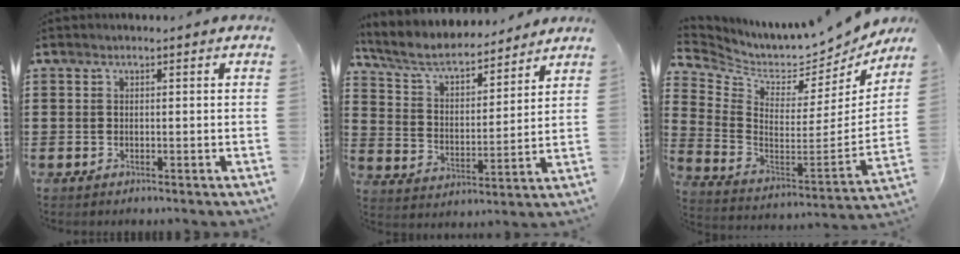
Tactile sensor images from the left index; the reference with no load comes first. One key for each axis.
{"total": 6.3, "fx": 5.5, "fy": 1.6, "fz": 2.6, "tx": -0.076, "ty": -0.032, "tz": 0.091}
{"total": 4.9, "fx": 4.1, "fy": 2.1, "fz": 1.6, "tx": -0.062, "ty": -0.052, "tz": 0.064}